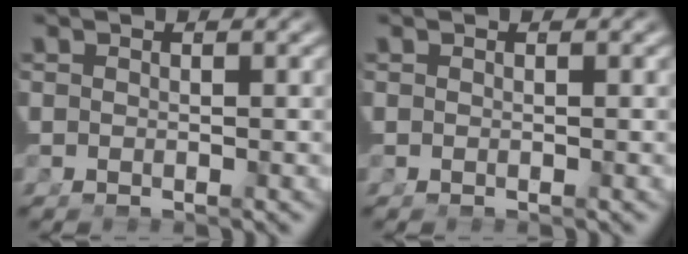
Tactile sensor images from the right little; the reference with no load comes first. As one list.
[{"total": 0.0}]